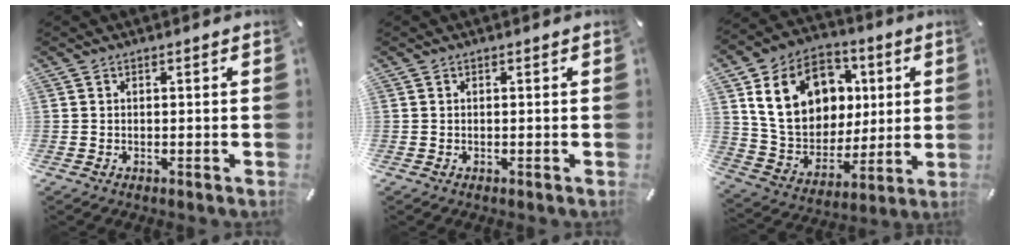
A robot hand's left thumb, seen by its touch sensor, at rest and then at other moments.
{"total": 0.0}
{"total": 19.0, "force": [5.4, 15.5, 9.7], "torque": [-0.157, -0.003, 0.109]}